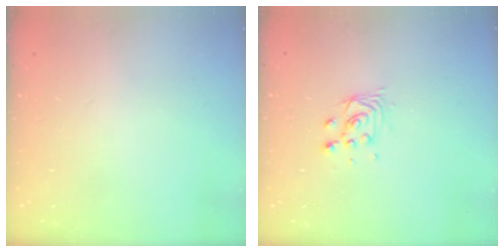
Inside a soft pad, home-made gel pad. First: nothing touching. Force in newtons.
{"total": 3.8, "press": 3.8, "slide": 0.2}